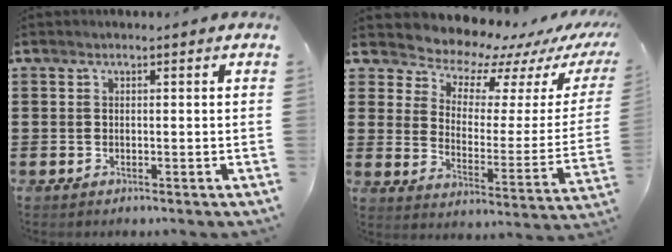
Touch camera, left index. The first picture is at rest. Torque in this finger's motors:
{"motor_torque": [2.14, 0.00, 0.46, 0.00]}